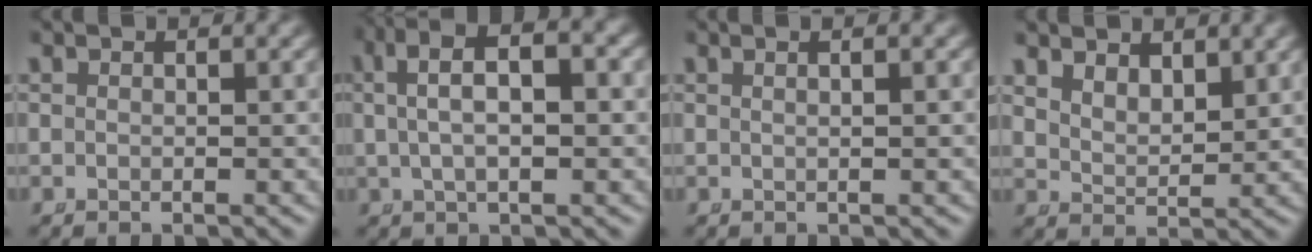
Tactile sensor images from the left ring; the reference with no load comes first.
{"total": 6.1, "force": [2.0, 2.7, 5.0], "torque": [-0.072, 0.023, 0.022]}
{"total": 1.0, "force": [0.3, -0.3, 1.0], "torque": [-0.014, 0.003, 0.005]}
{"total": 3.8, "force": [2.9, 1.9, 1.6], "torque": [-0.038, -0.013, 0.058]}